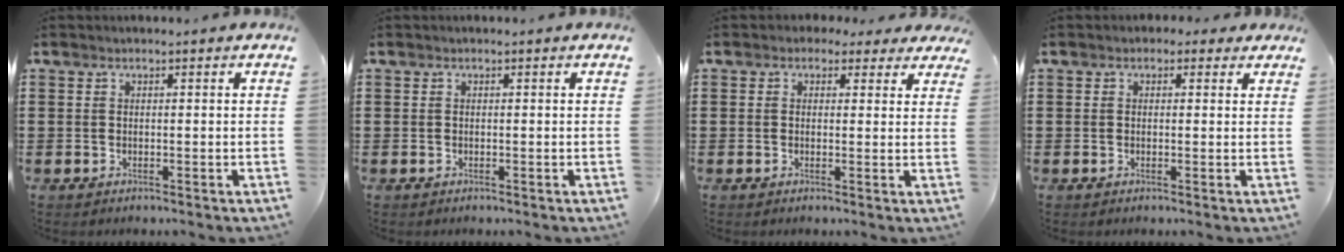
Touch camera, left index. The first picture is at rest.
{"total": 0.0}
{"total": 2.1, "force": [1.2, 1.5, 0.7], "torque": [-0.014, 0.006, 0.019]}
{"total": 1.3, "force": [0.5, 1.0, 0.5], "torque": [-0.006, 0.005, 0.007]}